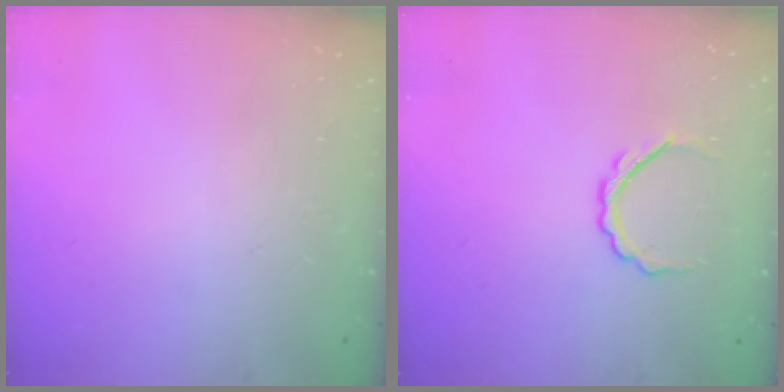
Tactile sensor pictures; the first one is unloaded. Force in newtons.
{"total": 4.5, "press": 4.5, "slide": 0.6}